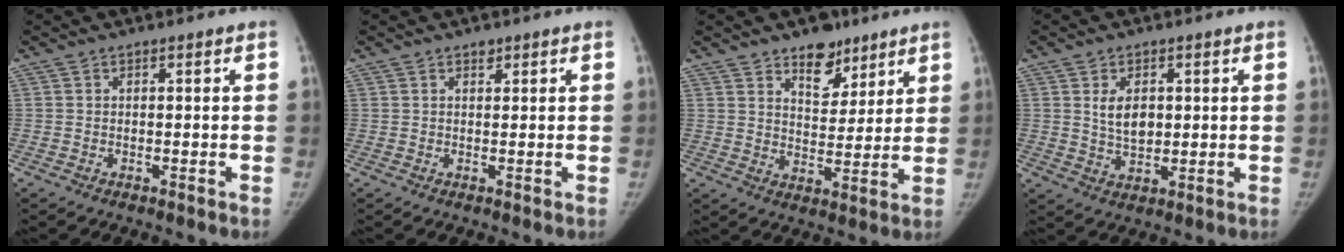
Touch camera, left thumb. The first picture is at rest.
{"total": 1.1, "force": [0.8, 0.7, 0.4], "torque": [0.000, -0.005, 0.010]}
{"total": 9.0, "force": [6.2, 5.1, 4.0], "torque": [-0.024, -0.039, 0.098]}
{"total": 5.8, "force": [1.3, 3.8, 4.2], "torque": [-0.053, -0.011, 0.029]}